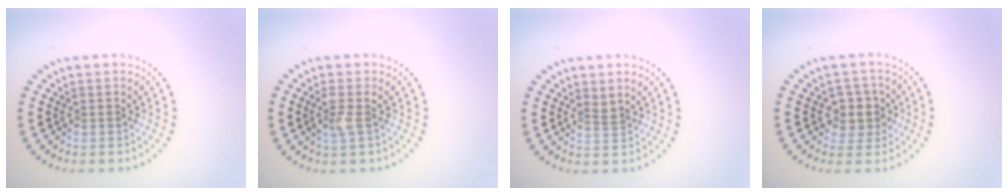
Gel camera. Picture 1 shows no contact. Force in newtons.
{"total": 1.7, "press": 1.4, "slide": 0.9}
{"total": 0.8, "press": 0.4, "slide": 0.6}
{"total": 2.8, "press": 2.5, "slide": 1.3}